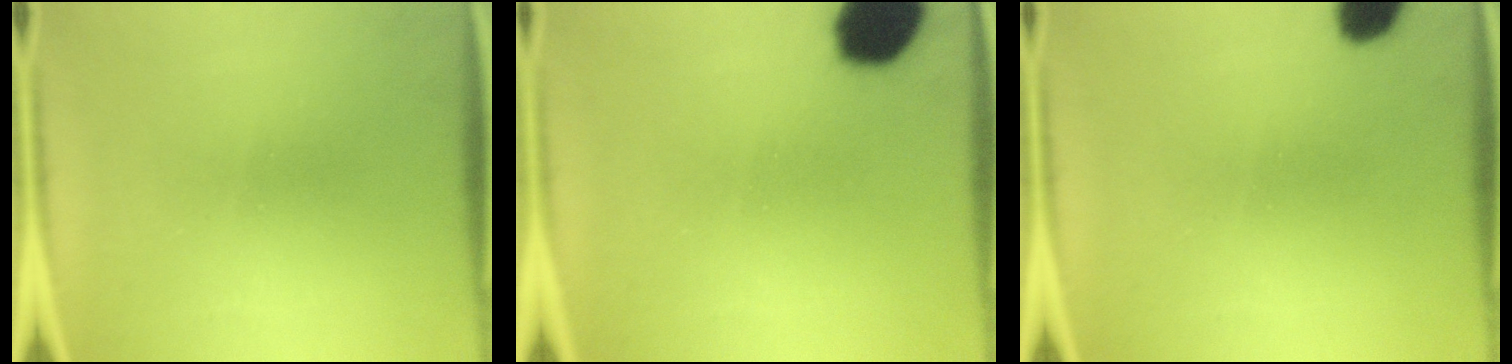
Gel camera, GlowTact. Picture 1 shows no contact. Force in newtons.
{"total": 13.2}
{"total": 5.7}